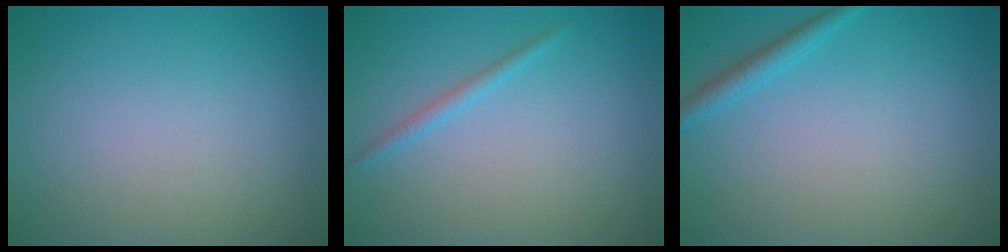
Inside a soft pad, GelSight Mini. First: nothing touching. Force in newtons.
{"total": 1.0, "press": 1.0, "slide": 0.1}
{"total": 1.6, "press": 1.6, "slide": 0.1}